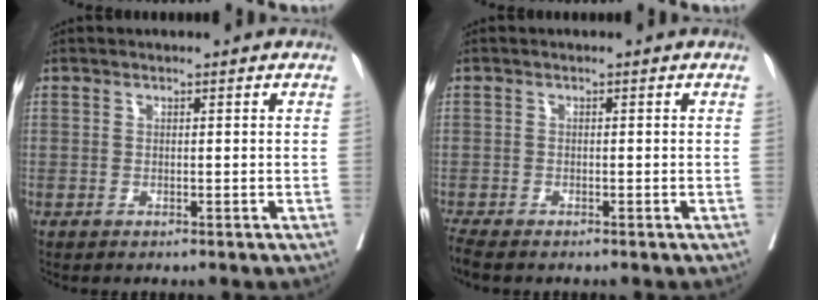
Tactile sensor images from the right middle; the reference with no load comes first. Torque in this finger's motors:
{"motor_torque": [0.31, -0.29, -0.03, 0.01]}